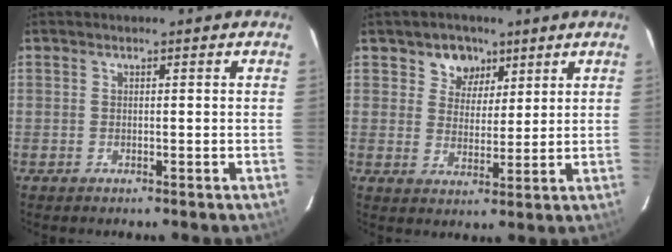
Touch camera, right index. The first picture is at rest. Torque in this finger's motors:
{"motor_torque": [0.10, 0.09, 0.02, 0.02]}